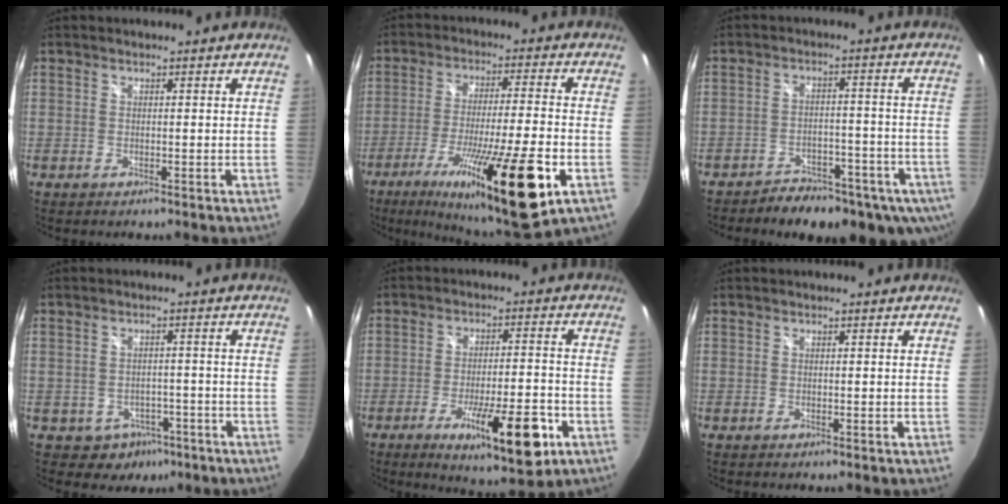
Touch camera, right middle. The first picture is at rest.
{"total": 22.1, "force": [-10.4, 2.8, 19.3], "torque": [-0.333, -0.053, -0.165]}
{"total": 15.9, "force": [-10.8, 7.6, 8.8], "torque": [-0.154, -0.015, -0.135]}
{"total": 5.8, "force": [-3.3, 4.5, 1.3], "torque": [-0.033, 0.011, -0.031]}
{"total": 14.3, "force": [-7.1, 3.1, 12.1], "torque": [-0.197, -0.022, -0.099]}
{"total": 0.0}